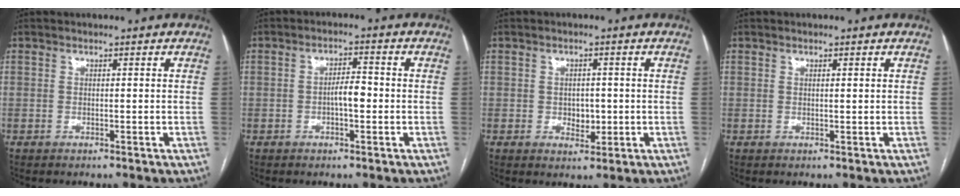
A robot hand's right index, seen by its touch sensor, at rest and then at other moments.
{"total": 3.4, "force": [-0.7, 1.1, 3.2], "torque": [-0.050, 0.008, -0.011]}
{"total": 2.9, "force": [-0.4, 2.0, 2.1], "torque": [-0.026, 0.001, 0.001]}
{"total": 0.6, "force": [0.3, 0.0, 0.6], "torque": [-0.011, 0.000, 0.005]}